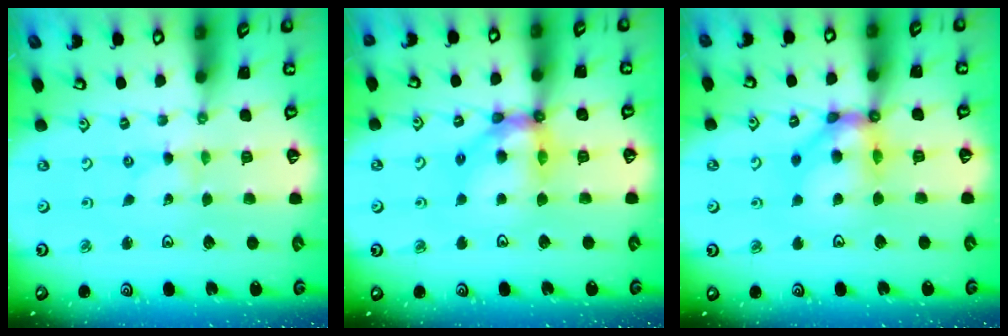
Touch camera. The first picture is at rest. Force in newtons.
{"total": 11.9, "press": 11.8, "slide": 1.4}
{"total": 11.4, "press": 11.3, "slide": 1.8}